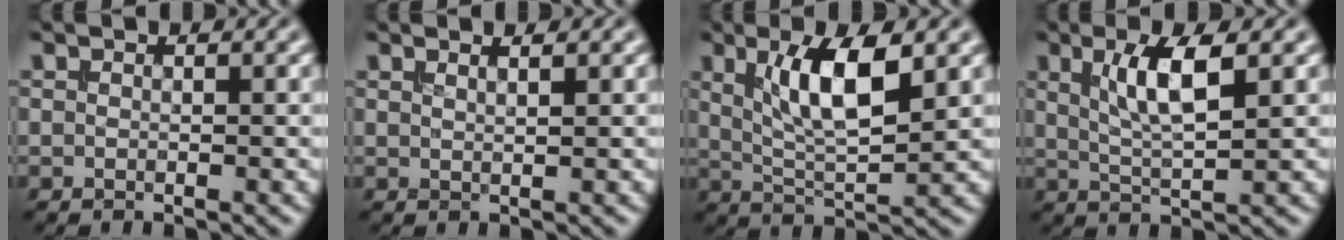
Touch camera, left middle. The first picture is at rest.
{"total": 1.4, "force": [1.0, 0.5, 0.8], "torque": [-0.002, 0.003, 0.005]}
{"total": 6.6, "force": [2.3, 2.0, 5.8], "torque": [-0.105, -0.005, 0.042]}
{"total": 4.8, "force": [1.7, 1.2, 4.3], "torque": [-0.083, -0.001, 0.033]}